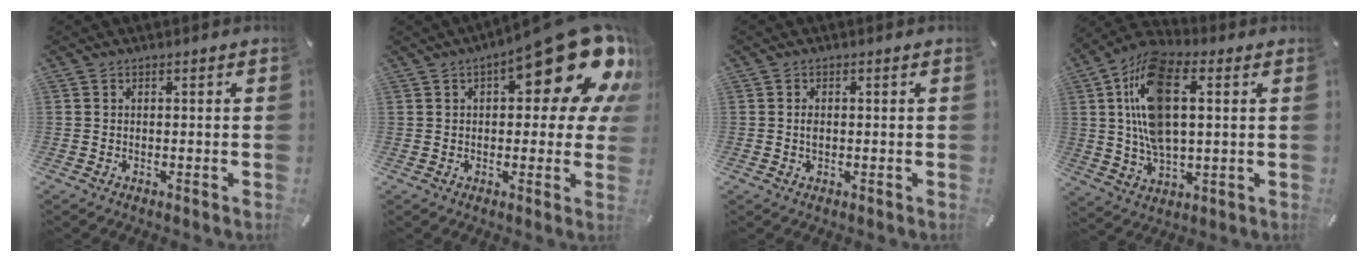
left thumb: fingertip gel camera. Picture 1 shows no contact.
{"total": 21.3, "force": [9.2, 8.3, 17.3], "torque": [-0.220, -0.057, 0.145]}
{"total": 1.5, "force": [0.0, 0.9, 1.2], "torque": [-0.026, 0.001, -0.002]}
{"total": 16.3, "force": [3.7, 8.5, 13.4], "torque": [-0.289, -0.001, 0.065]}